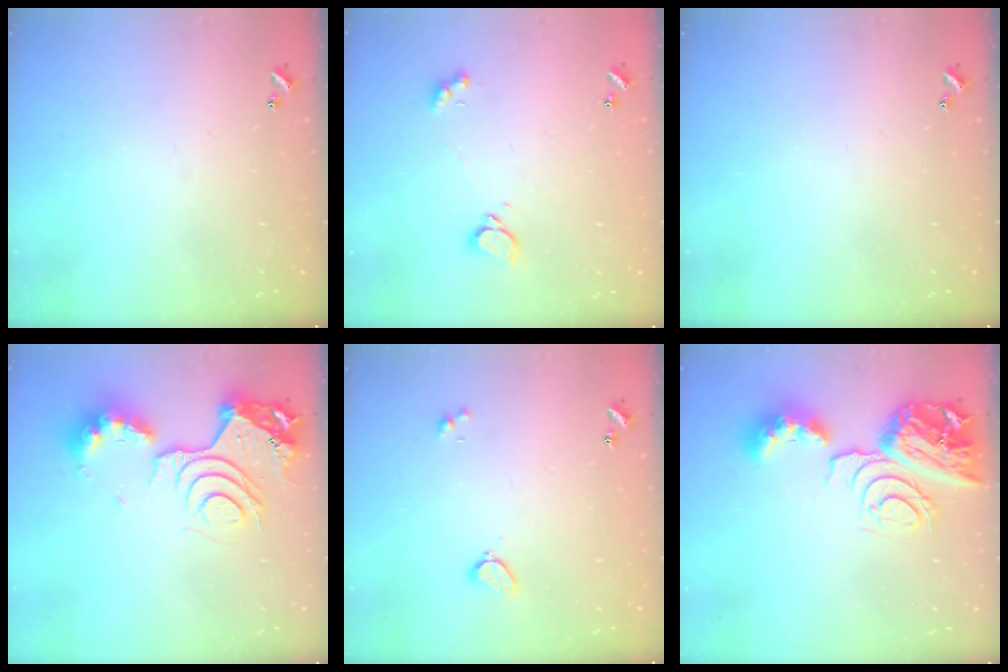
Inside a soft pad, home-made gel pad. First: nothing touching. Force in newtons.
{"total": 1.9, "press": 1.9, "slide": 0.5}
{"total": 0.0}
{"total": 15.4, "press": 15.3, "slide": 1.6}
{"total": 1.7, "press": 1.6, "slide": 0.6}
{"total": 13.7, "press": 13.6, "slide": 1.8}